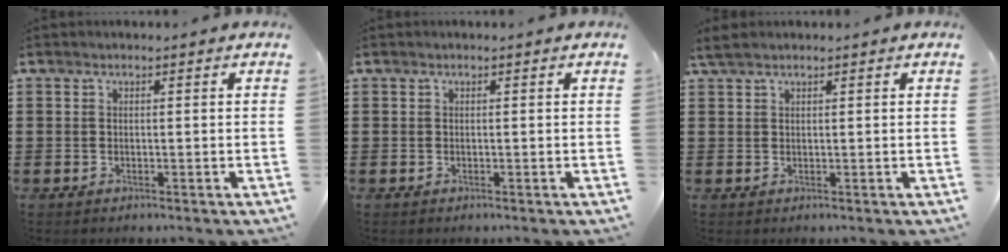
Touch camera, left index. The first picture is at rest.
{"total": 0.0}
{"total": 1.8, "force": [1.3, 0.6, 1.0], "torque": [-0.024, 0.004, 0.025]}